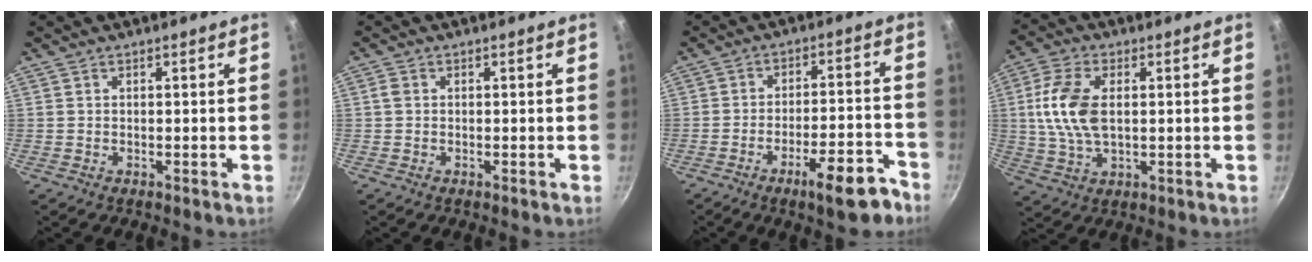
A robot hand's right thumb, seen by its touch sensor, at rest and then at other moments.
{"total": 1.4, "force": [0.2, 1.2, 0.8], "torque": [-0.013, 0.005, 0.000]}
{"total": 11.5, "force": [-7.3, 3.3, 8.3], "torque": [-0.097, 0.057, -0.098]}
{"total": 11.3, "force": [1.3, 6.4, 9.2], "torque": [-0.182, 0.007, 0.024]}